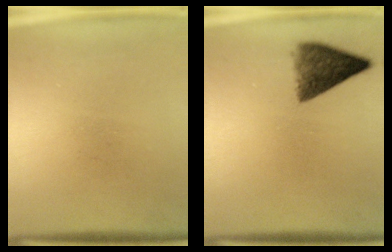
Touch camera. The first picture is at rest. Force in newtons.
{"total": 6.9}